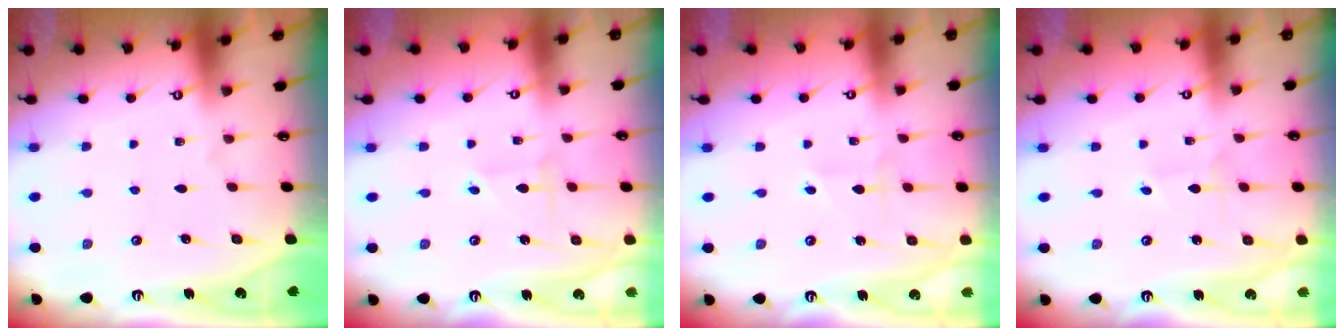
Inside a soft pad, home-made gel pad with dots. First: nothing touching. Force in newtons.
{"total": 1.8, "press": 1.8, "slide": 0.1}
{"total": 2.2, "press": 2.2, "slide": 0.3}
{"total": 0.6, "press": 0.6, "slide": 0.1}